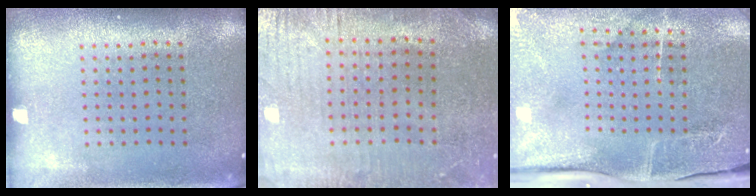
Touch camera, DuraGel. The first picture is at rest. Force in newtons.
{"total": 0.9, "press": 0.7, "slide": 0.6}
{"total": 4.9, "press": 3.9, "slide": 3.0}